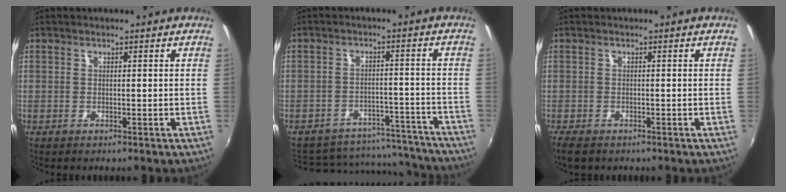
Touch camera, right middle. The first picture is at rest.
{"total": 17.4, "force": [-15.1, 7.4, 4.4], "torque": [-0.095, 0.046, -0.172]}
{"total": 3.9, "force": [-2.9, 1.7, 2.0], "torque": [-0.049, -0.017, -0.053]}